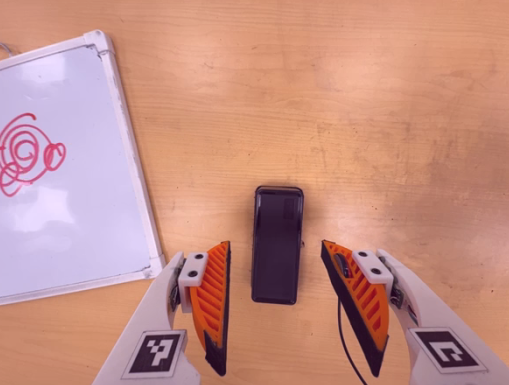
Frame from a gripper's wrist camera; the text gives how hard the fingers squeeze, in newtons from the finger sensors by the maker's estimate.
{"total": 0.0}